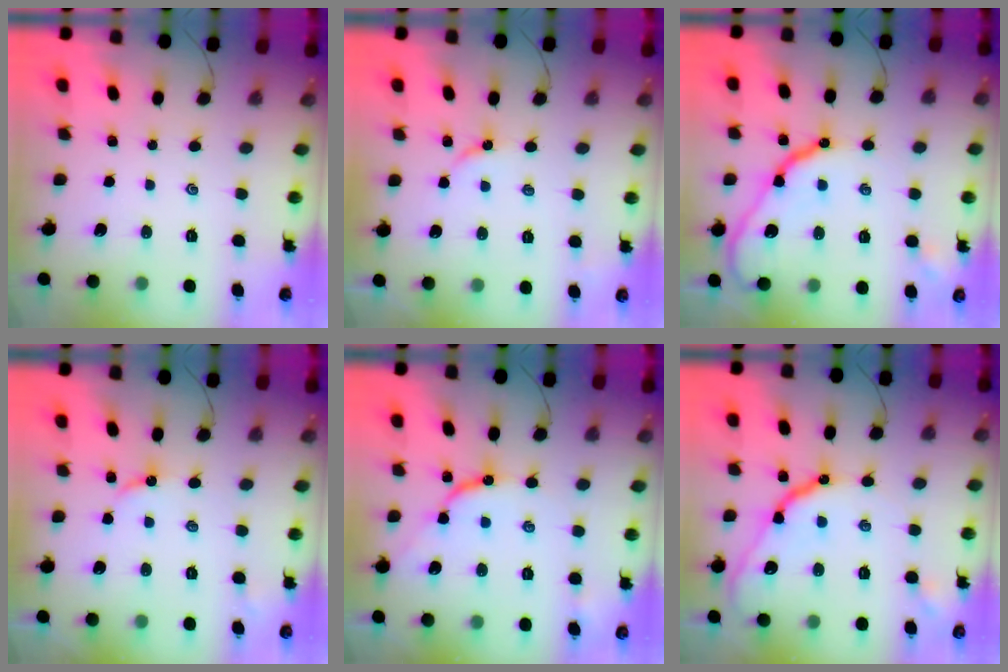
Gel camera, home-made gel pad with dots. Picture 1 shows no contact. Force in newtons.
{"total": 3.0, "press": 2.9, "slide": 0.5}
{"total": 14.0, "press": 13.9, "slide": 1.3}
{"total": 3.4, "press": 3.4, "slide": 0.3}
{"total": 8.9, "press": 8.9, "slide": 0.3}
{"total": 13.1, "press": 13.0, "slide": 1.4}